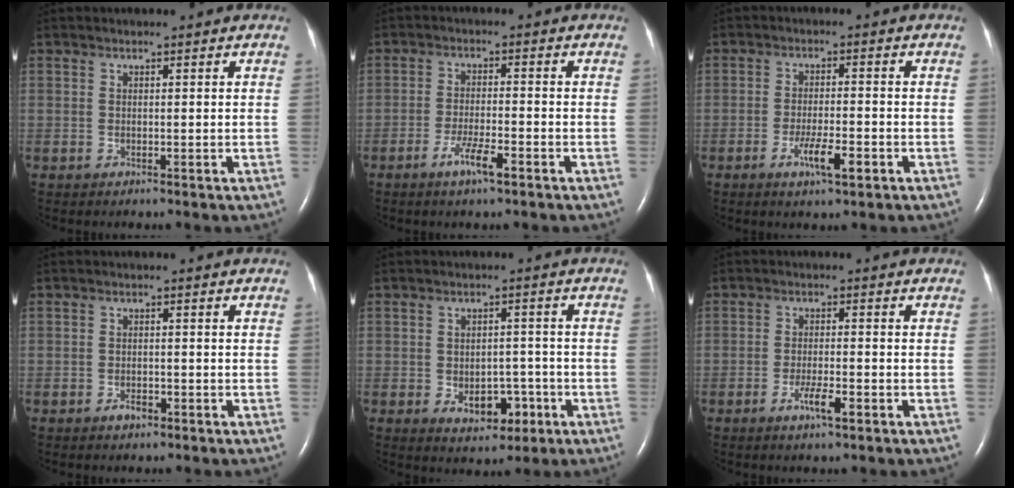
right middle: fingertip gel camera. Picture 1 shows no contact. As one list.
[{"total": 4.4, "force": [-2.6, 0.4, 3.5], "torque": [-0.072, -0.004, -0.049]}, {"total": 4.8, "force": [-2.3, 0.7, 4.1], "torque": [-0.078, -0.003, -0.038]}, {"total": 1.5, "force": [-1.1, 0.7, 0.9], "torque": [-0.016, 0.001, -0.016]}, {"total": 5.6, "force": [-2.2, 3.5, 3.8], "torque": [-0.048, 0.007, -0.021]}, {"total": 3.5, "force": [-1.8, 0.4, 2.9], "torque": [-0.056, -0.002, -0.032]}]